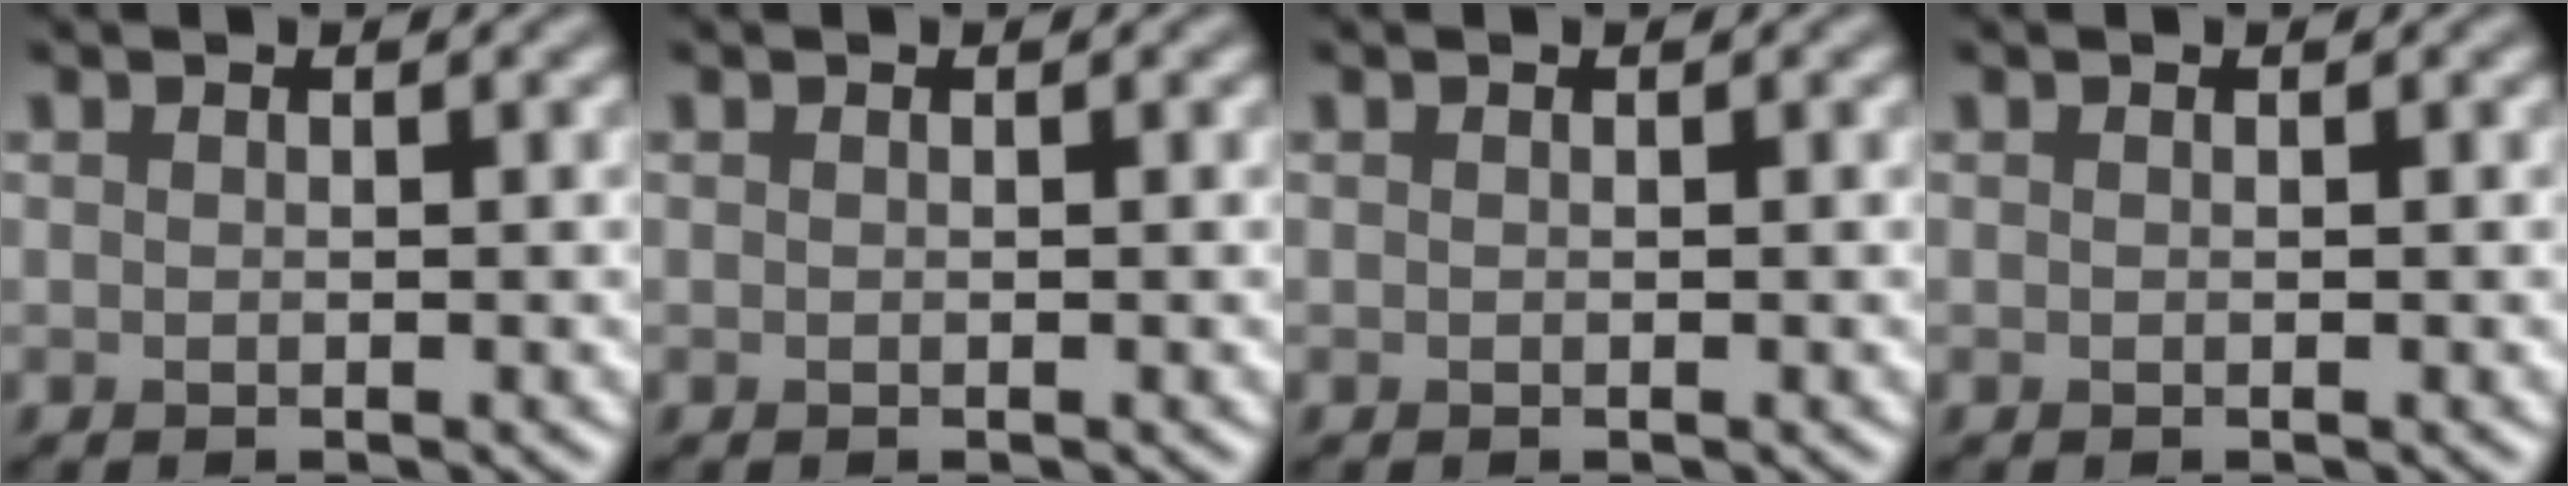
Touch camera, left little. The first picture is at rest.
{"total": 0.0}
{"total": 0.0}
{"total": 0.0}